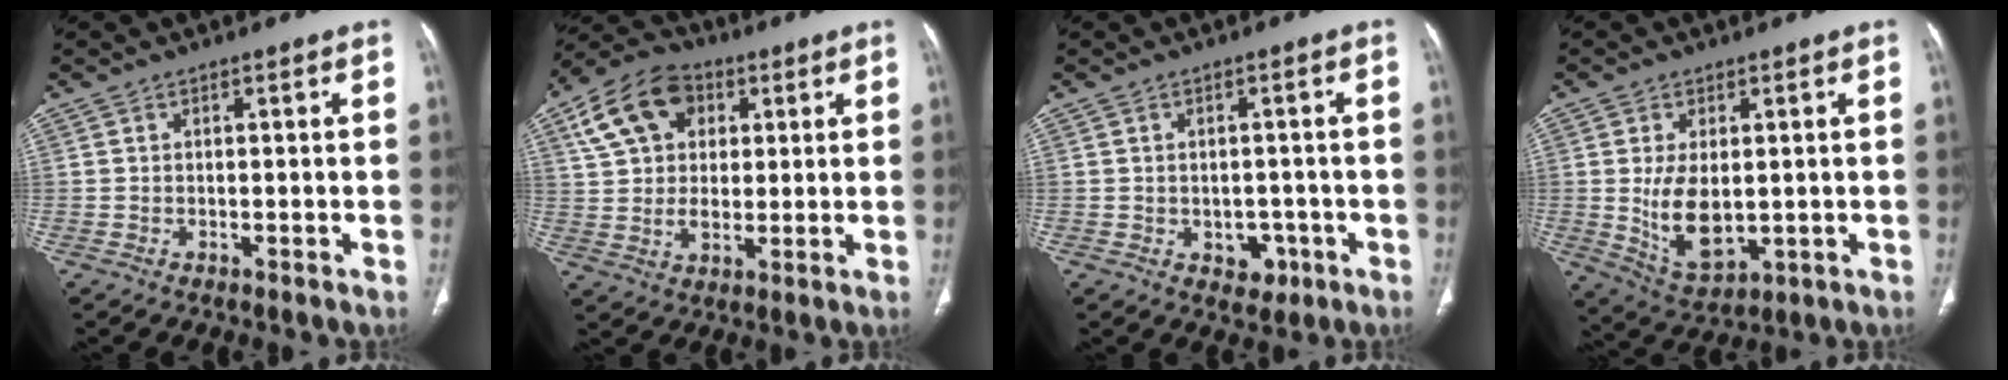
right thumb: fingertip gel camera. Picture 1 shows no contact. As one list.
[{"total": 14.9, "force": [5.4, 10.5, 9.1], "torque": [-0.147, 0.006, 0.094]}, {"total": 4.2, "force": [-1.5, 3.2, 2.2], "torque": [-0.008, 0.010, -0.010]}, {"total": 9.8, "force": [0.0, 5.5, 8.1], "torque": [-0.135, -0.016, 0.019]}]